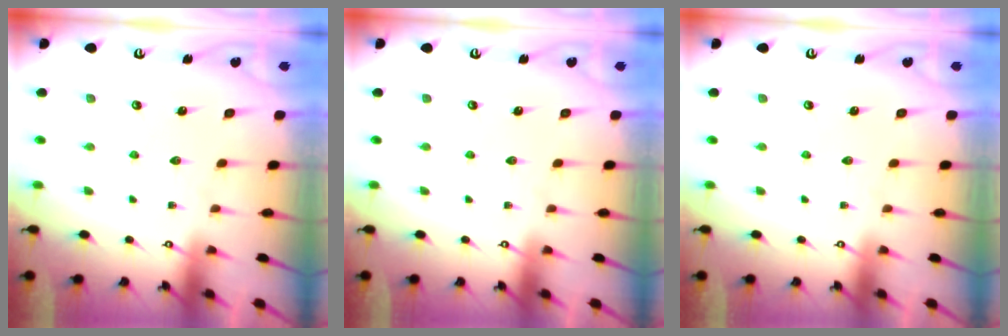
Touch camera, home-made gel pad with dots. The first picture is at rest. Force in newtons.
{"total": 0.0}
{"total": 0.0}